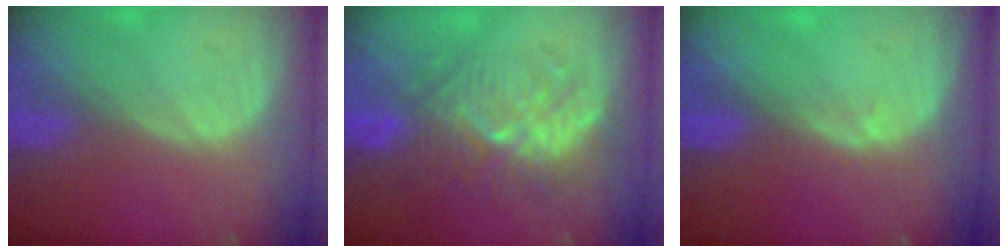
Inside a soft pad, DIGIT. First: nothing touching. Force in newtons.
{"total": 9.1, "press": 8.8, "slide": 2.3}
{"total": 1.0, "press": 0.7, "slide": 0.7}